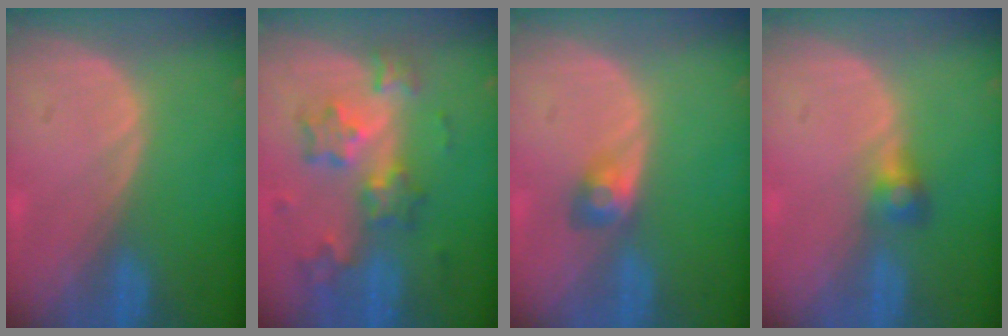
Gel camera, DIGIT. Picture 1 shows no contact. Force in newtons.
{"total": 8.4, "press": 7.3, "slide": 4.1}
{"total": 3.0, "press": 2.6, "slide": 1.4}
{"total": 2.6, "press": 2.5, "slide": 0.2}